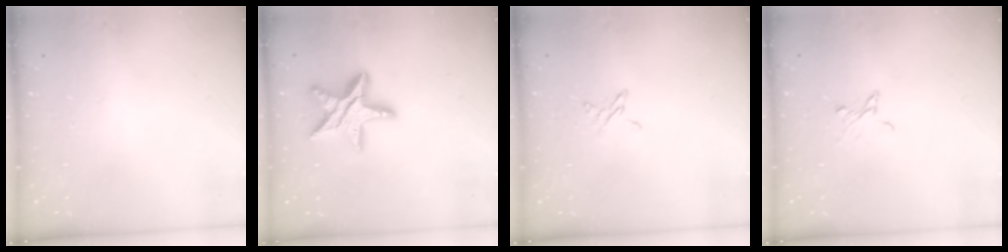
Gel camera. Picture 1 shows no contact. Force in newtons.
{"total": 16.8, "press": 16.8, "slide": 1.1}
{"total": 3.9, "press": 3.9, "slide": 0.4}
{"total": 4.0, "press": 4.0, "slide": 0.4}